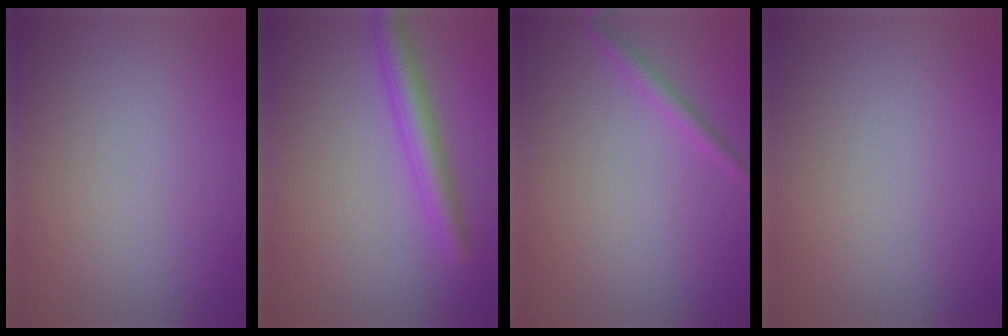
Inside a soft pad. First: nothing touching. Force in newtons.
{"total": 3.3, "press": 3.3, "slide": 0.1}
{"total": 1.4, "press": 1.4, "slide": 0.1}
{"total": 0.0}